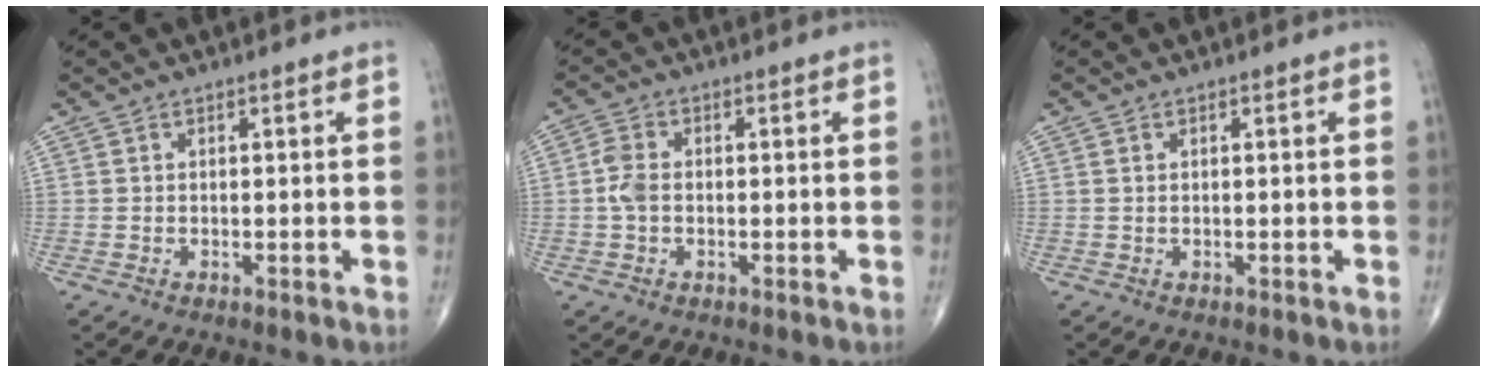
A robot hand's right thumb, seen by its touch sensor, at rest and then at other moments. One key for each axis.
{"total": 3.5, "fx": -0.3, "fy": 2.2, "fz": 2.7, "tx": -0.064, "ty": 0.008, "tz": -0.011}
{"total": 0.0}